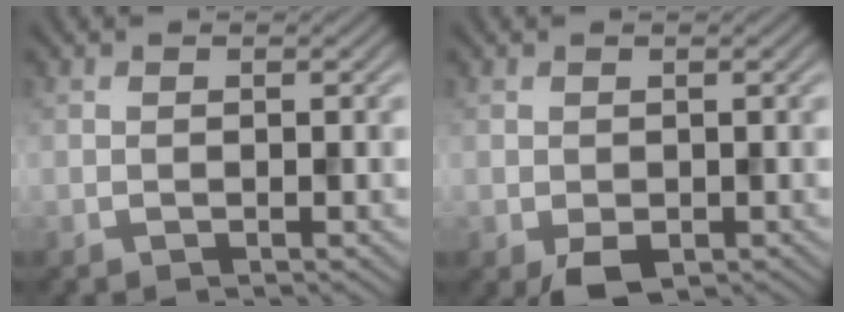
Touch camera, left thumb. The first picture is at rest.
{"total": 2.5, "force": [-1.2, 1.5, 1.5], "torque": [-0.029, -0.012, -0.017]}